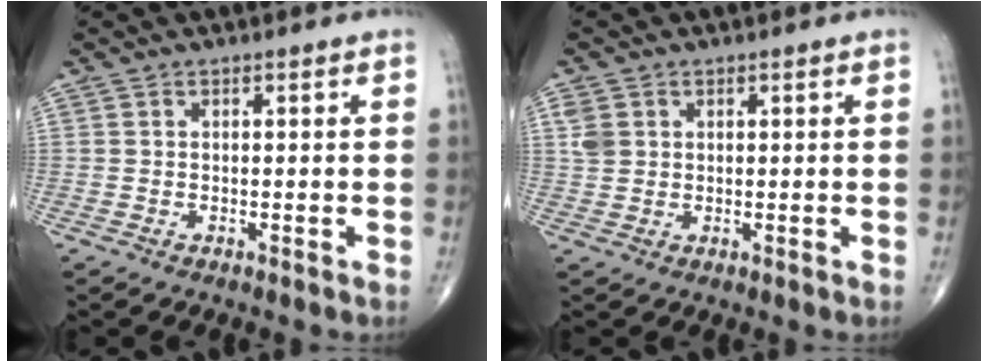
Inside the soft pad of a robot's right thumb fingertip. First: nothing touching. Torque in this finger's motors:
{"motor_torque": [0.13, 1.19, 0.49, 0.37, 0.02]}